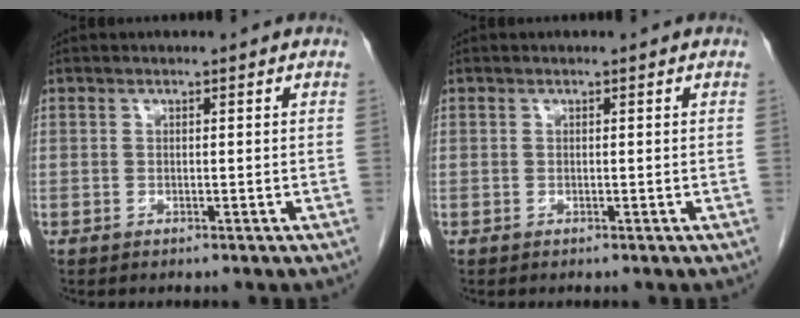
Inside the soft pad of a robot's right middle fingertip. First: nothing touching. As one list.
[{"total": 0.0}]